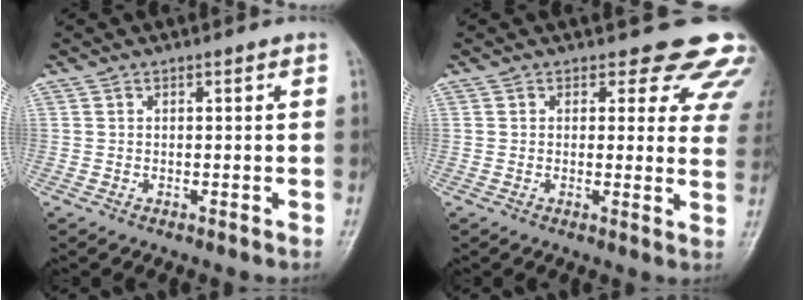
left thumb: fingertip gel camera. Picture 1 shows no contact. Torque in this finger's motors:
{"motor_torque": [0.55, 0.41, 0.44, -0.17, 0.13]}